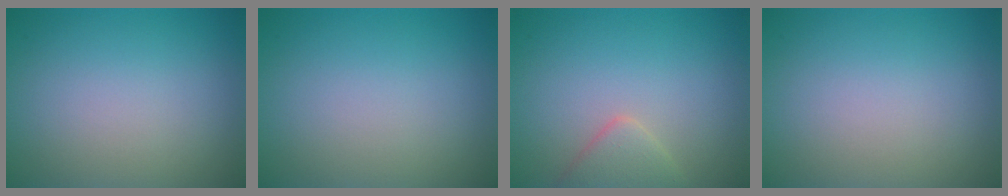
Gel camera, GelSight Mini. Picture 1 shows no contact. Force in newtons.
{"total": 0.0}
{"total": 2.2, "press": 2.2, "slide": 0.2}
{"total": 0.0}